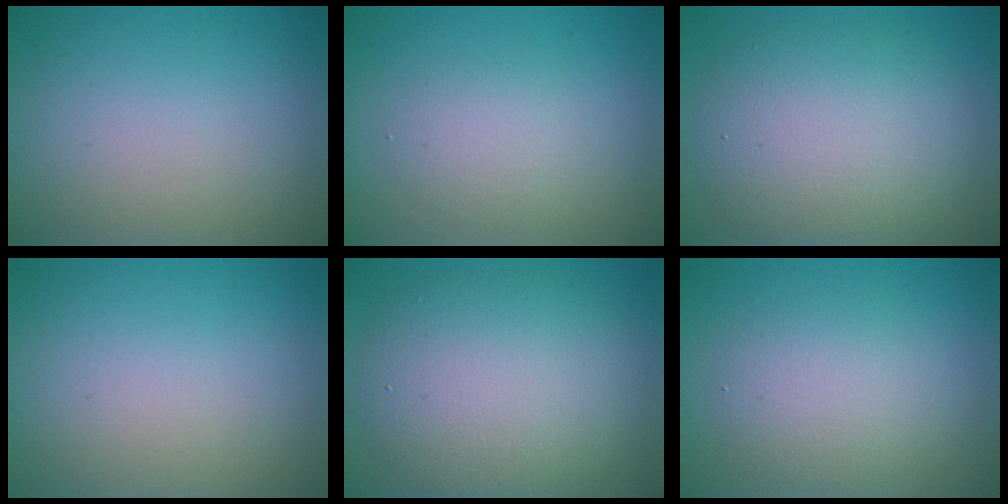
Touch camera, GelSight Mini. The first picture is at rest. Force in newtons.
{"total": 2.1, "press": 2.1, "slide": 0.0}
{"total": 7.5, "press": 7.5, "slide": 0.3}
{"total": 0.0}
{"total": 8.3, "press": 8.3, "slide": 0.7}
{"total": 3.5, "press": 3.5, "slide": 0.2}